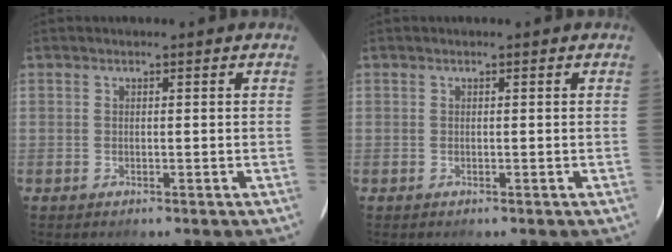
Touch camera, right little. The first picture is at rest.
{"total": 0.0}